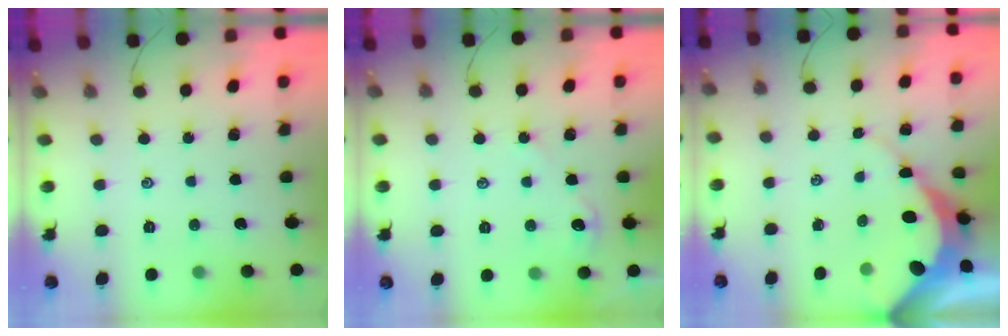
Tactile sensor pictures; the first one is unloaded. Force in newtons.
{"total": 1.8, "press": 1.8, "slide": 0.2}
{"total": 9.3, "press": 9.2, "slide": 1.0}